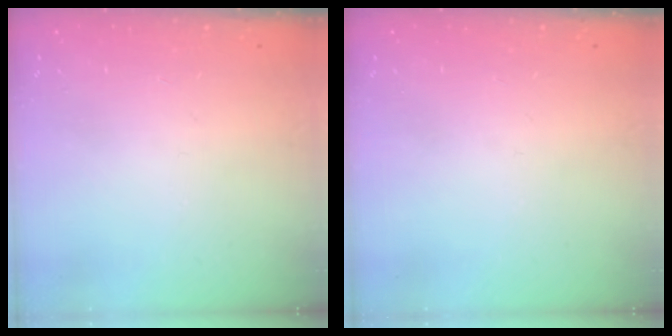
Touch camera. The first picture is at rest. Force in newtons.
{"total": 0.0}